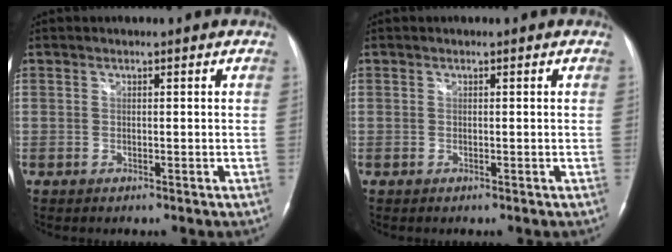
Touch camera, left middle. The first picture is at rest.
{"total": 0.0}